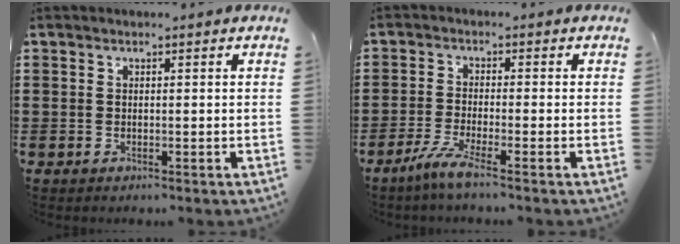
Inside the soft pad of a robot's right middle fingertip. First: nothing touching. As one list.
[{"total": 4.3, "force": [-3.0, 0.0, 3.1], "torque": [-0.071, -0.013, -0.059]}]